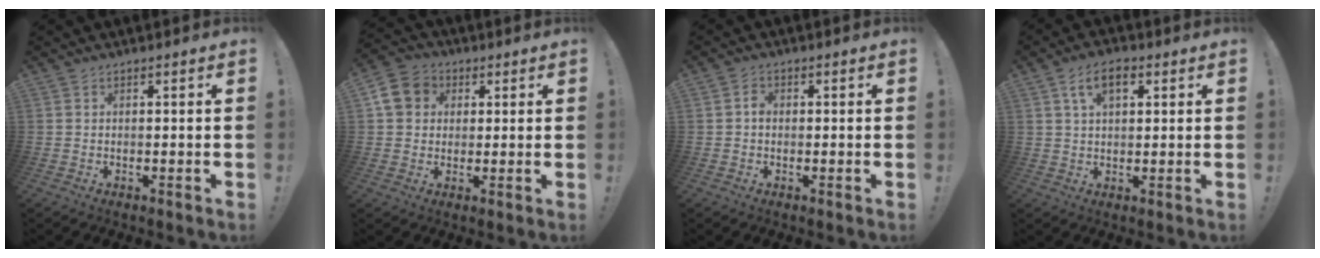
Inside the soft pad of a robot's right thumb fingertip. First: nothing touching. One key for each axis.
{"total": 9.0, "fx": 2.4, "fy": 8.0, "fz": 3.5, "tx": -0.050, "ty": 0.005, "tz": 0.052}
{"total": 2.1, "fx": -0.3, "fy": 1.7, "fz": 1.2, "tx": -0.017, "ty": 0.004, "tz": -0.007}
{"total": 7.7, "fx": 3.3, "fy": 3.9, "fz": 5.8, "tx": -0.092, "ty": 0.003, "tz": 0.058}